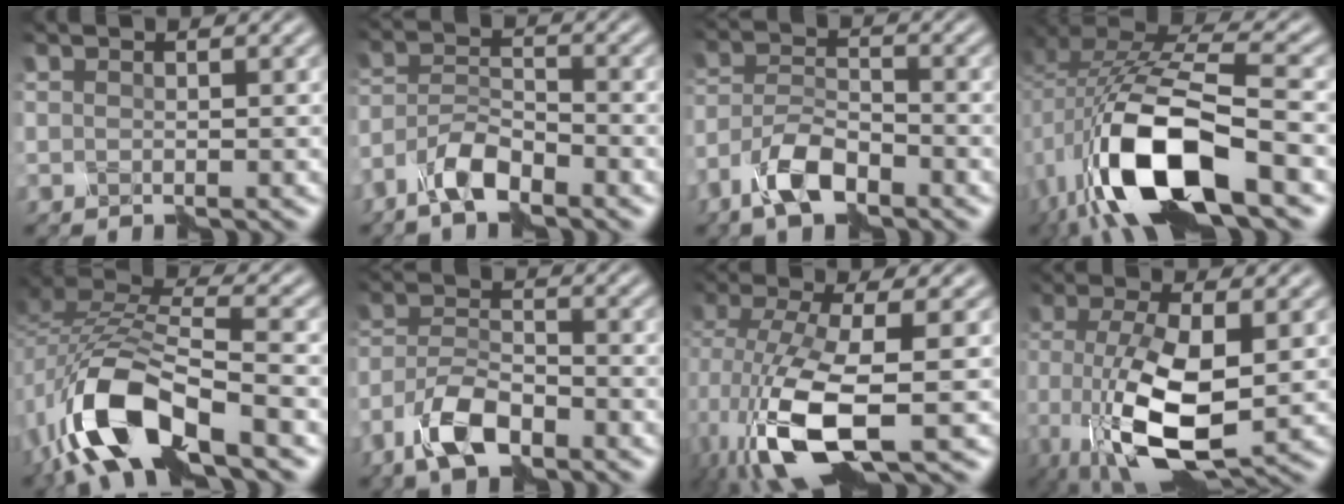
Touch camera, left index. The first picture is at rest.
{"total": 4.3, "force": [-3.8, 0.9, 1.9], "torque": [-0.041, 0.006, -0.081]}
{"total": 4.9, "force": [-4.0, 1.4, 2.5], "torque": [-0.055, 0.005, -0.084]}
{"total": 12.3, "force": [-5.5, 5.1, 9.8], "torque": [-0.207, -0.003, -0.100]}
{"total": 10.6, "force": [-6.4, 3.9, 7.5], "torque": [-0.162, 0.005, -0.129]}
{"total": 5.4, "force": [-4.2, 1.8, 2.9], "torque": [-0.063, 0.005, -0.089]}
{"total": 9.9, "force": [-3.7, 3.5, 8.5], "torque": [-0.197, -0.012, -0.072]}
{"total": 9.7, "force": [-2.4, 3.5, 8.7], "torque": [-0.181, -0.016, -0.038]}